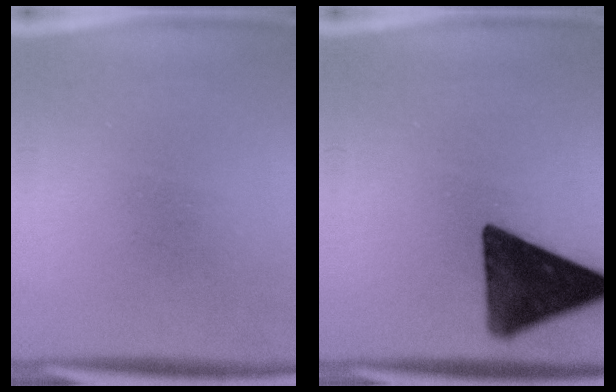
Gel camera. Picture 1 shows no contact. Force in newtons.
{"total": 14.9}